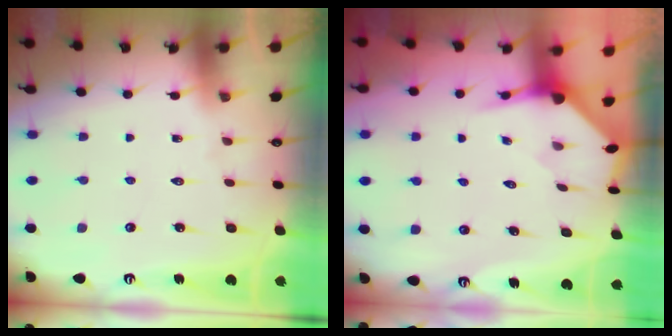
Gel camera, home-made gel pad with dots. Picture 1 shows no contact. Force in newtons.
{"total": 3.1, "press": 3.1, "slide": 0.1}